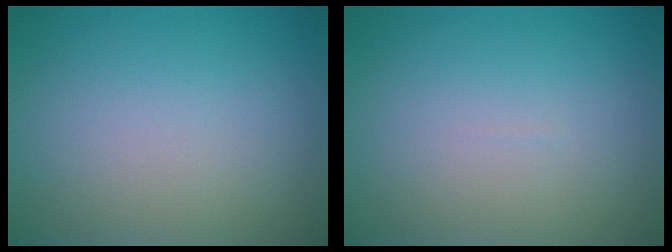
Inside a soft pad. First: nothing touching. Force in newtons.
{"total": 0.0}